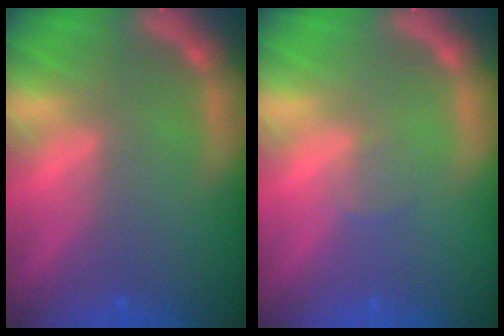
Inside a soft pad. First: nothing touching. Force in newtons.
{"total": 1.0}